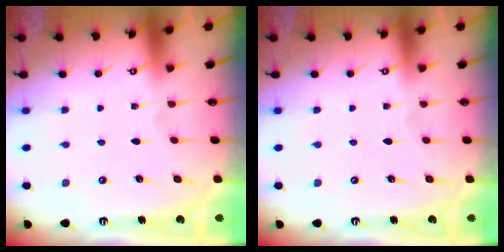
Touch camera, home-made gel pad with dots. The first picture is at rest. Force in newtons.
{"total": 0.0}